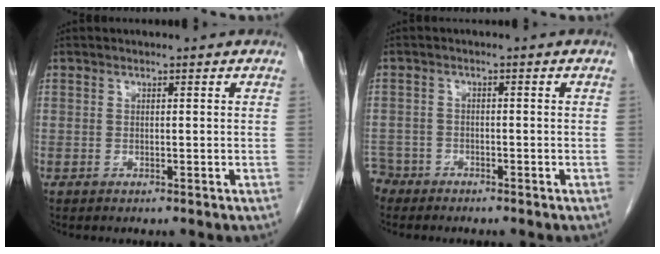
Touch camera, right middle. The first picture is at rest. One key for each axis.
{"total": 3.5, "fx": -3.0, "fy": 1.6, "fz": -0.5, "tx": 0.004, "ty": 0.000, "tz": -0.062}